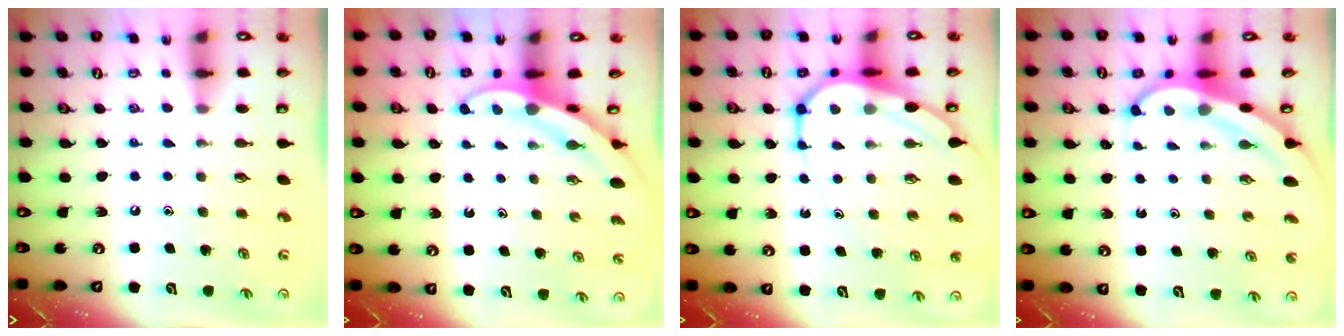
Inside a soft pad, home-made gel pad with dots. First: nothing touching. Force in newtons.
{"total": 3.3, "press": 3.3, "slide": 0.2}
{"total": 9.2, "press": 9.1, "slide": 0.8}
{"total": 5.7, "press": 5.7, "slide": 0.6}